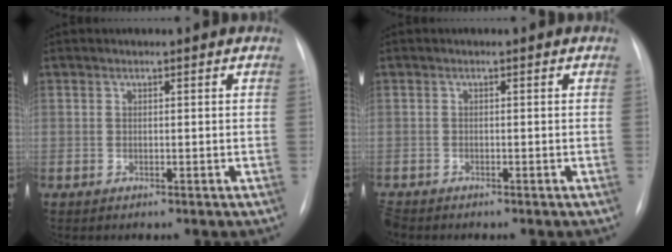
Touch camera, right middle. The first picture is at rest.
{"total": 1.7, "force": [-1.6, 0.5, 0.3], "torque": [-0.007, -0.005, -0.025]}